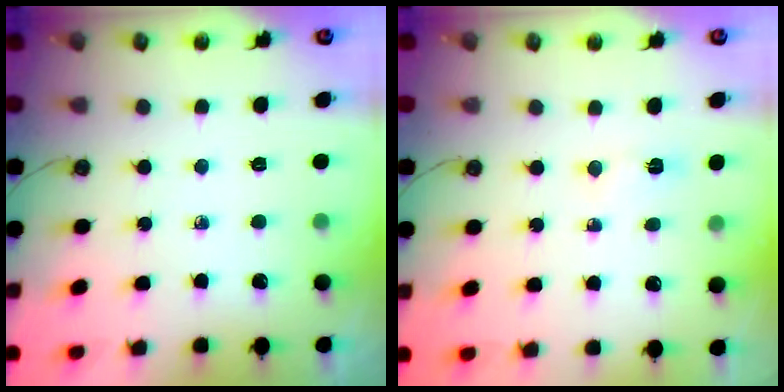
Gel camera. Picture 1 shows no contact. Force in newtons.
{"total": 2.8, "press": 2.8, "slide": 0.2}